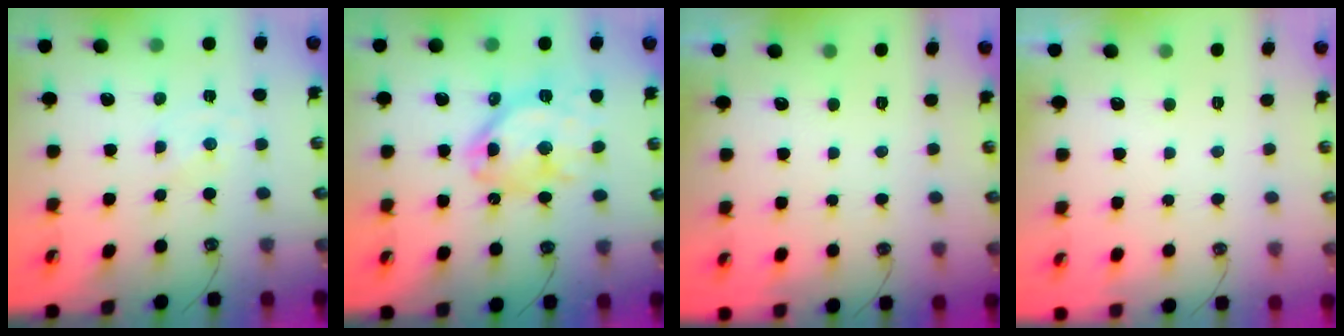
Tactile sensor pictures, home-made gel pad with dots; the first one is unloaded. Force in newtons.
{"total": 16.6, "press": 16.5, "slide": 1.4}
{"total": 0.0}
{"total": 0.0}